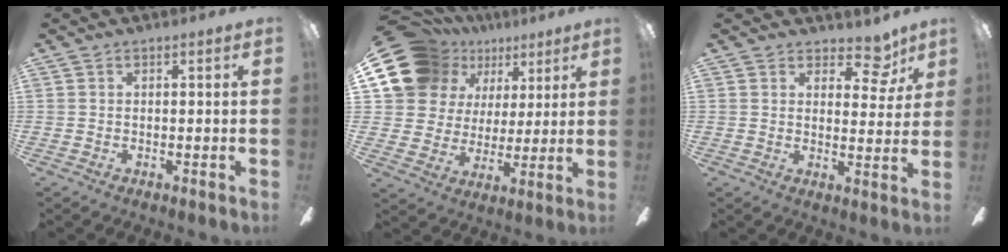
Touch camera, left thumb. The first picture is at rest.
{"total": 18.1, "force": [9.8, 13.8, 6.5], "torque": [-0.121, -0.049, 0.198]}
{"total": 7.8, "force": [5.6, 4.1, 3.7], "torque": [-0.042, -0.030, 0.096]}